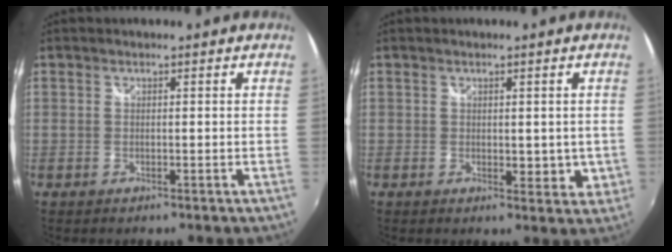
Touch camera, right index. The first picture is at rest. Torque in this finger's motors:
{"motor_torque": [0.11, 0.76, 0.16, 0.00]}